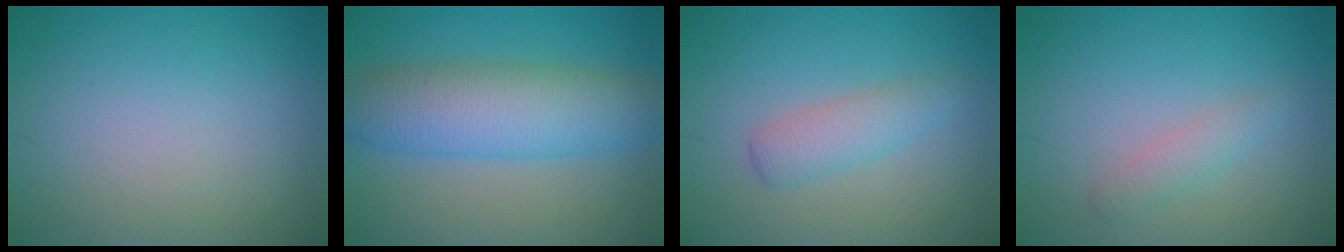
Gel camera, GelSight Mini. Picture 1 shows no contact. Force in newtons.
{"total": 8.2, "press": 8.2, "slide": 0.3}
{"total": 2.6, "press": 2.6, "slide": 0.0}
{"total": 1.6, "press": 1.6, "slide": 0.1}